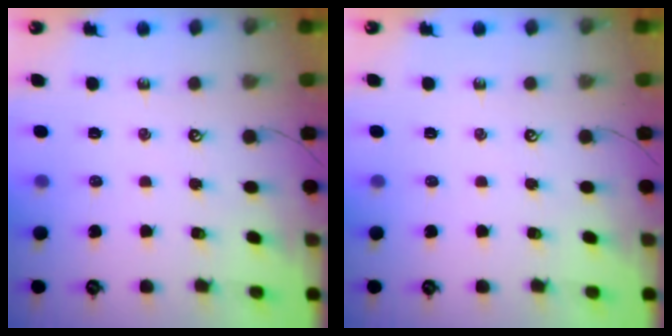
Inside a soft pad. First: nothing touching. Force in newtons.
{"total": 0.0}